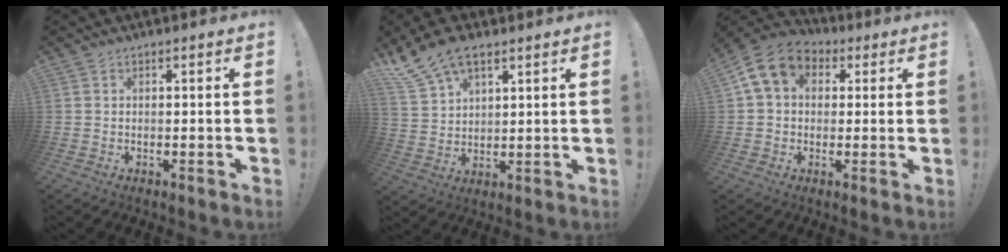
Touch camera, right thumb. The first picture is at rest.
{"total": 10.9, "force": [7.4, 5.5, 5.8], "torque": [-0.115, -0.031, 0.146]}
{"total": 11.9, "force": [3.7, 9.0, 6.9], "torque": [-0.105, 0.001, 0.078]}